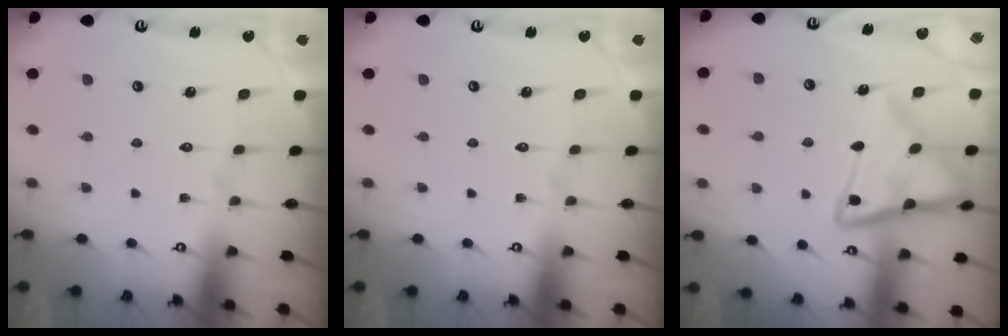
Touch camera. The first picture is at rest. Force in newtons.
{"total": 0.0}
{"total": 15.4, "press": 15.3, "slide": 1.3}